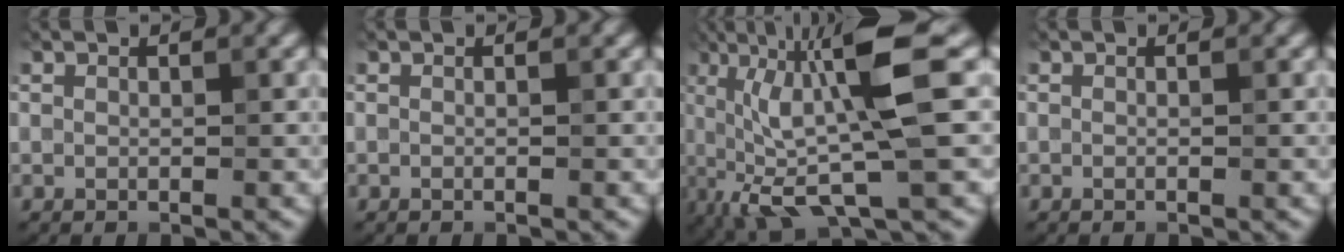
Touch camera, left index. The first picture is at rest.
{"total": 0.0}
{"total": 10.0, "force": [0.4, 2.1, 9.8], "torque": [-0.157, 0.004, 0.005]}
{"total": 0.0}